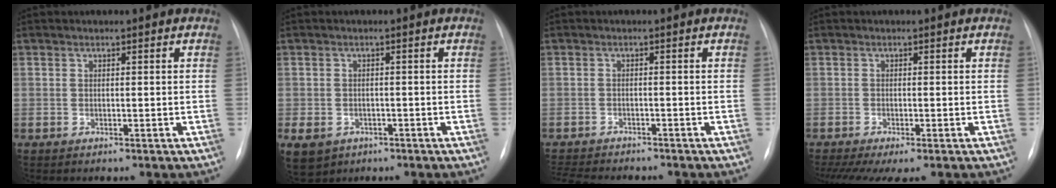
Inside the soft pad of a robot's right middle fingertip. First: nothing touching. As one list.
[{"total": 10.7, "force": [-5.1, 8.5, 4.0], "torque": [-0.120, -0.006, -0.064]}, {"total": 8.9, "force": [-8.0, 1.8, 3.3], "torque": [-0.053, -0.007, -0.117]}, {"total": 6.9, "force": [-5.1, 1.3, 4.4], "torque": [-0.068, -0.008, -0.082]}]